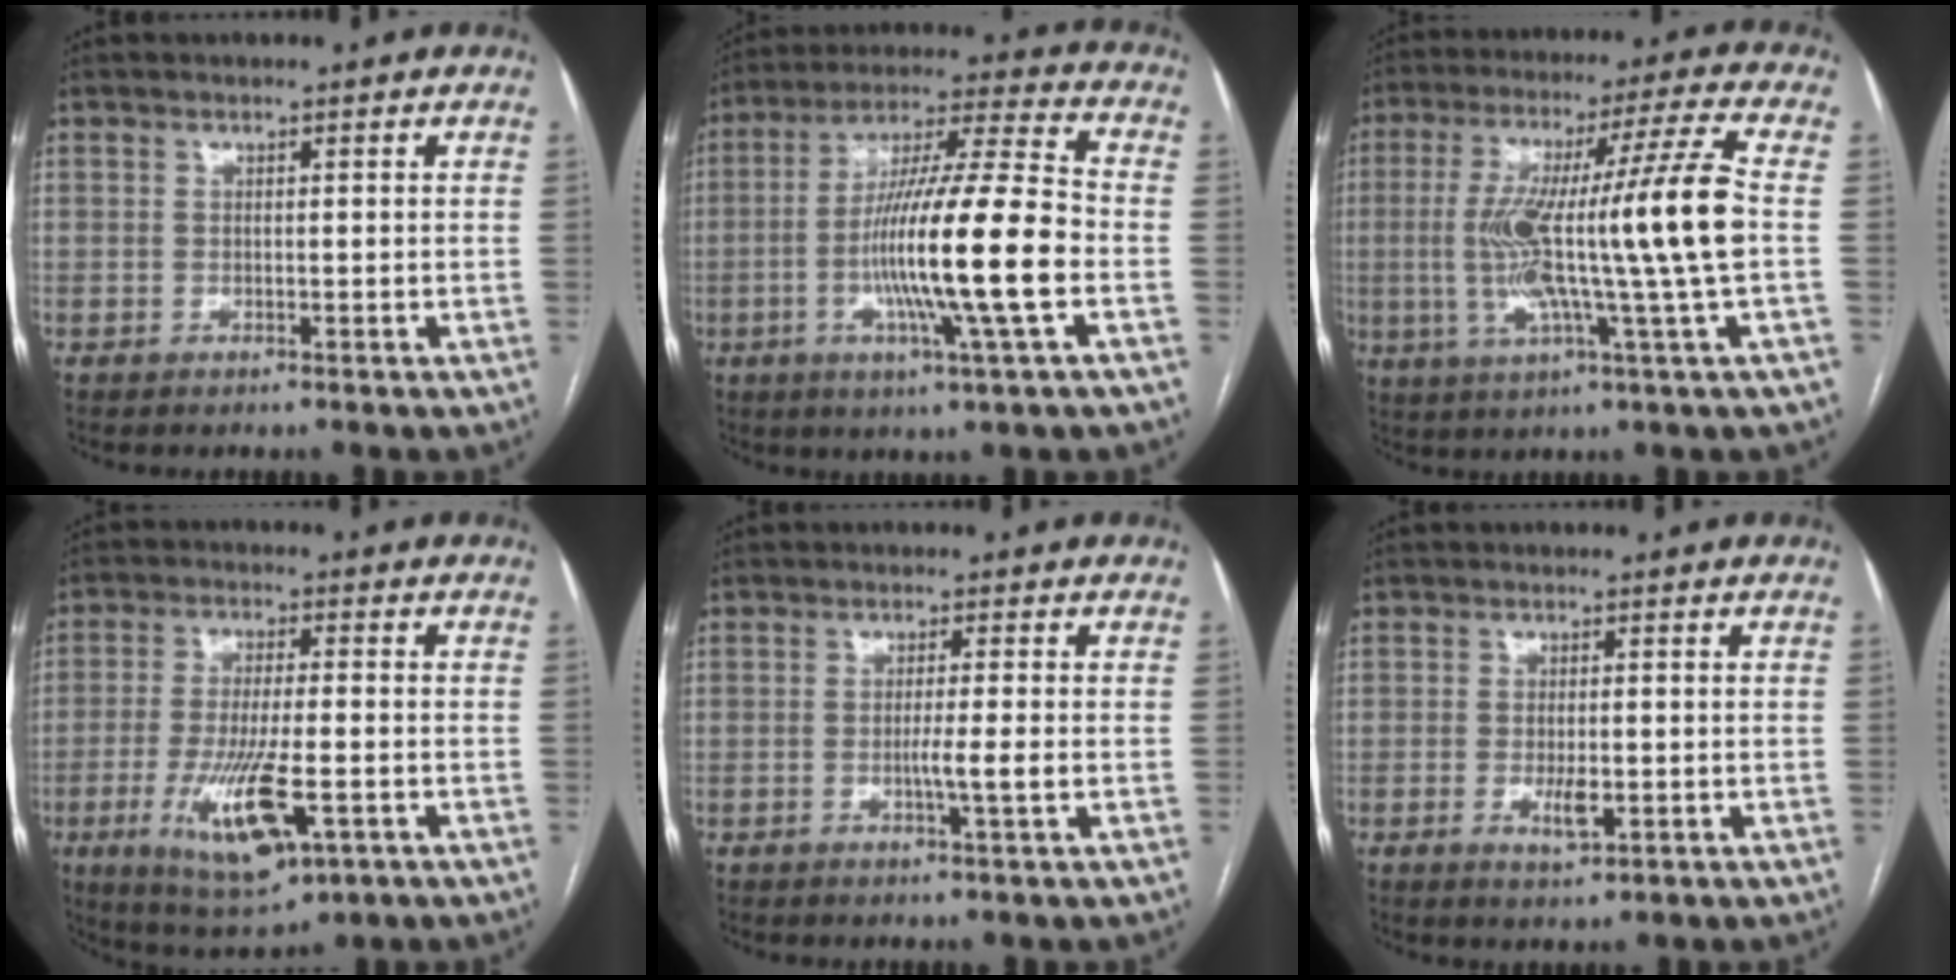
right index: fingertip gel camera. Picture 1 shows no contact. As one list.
[{"total": 17.7, "force": [-4.0, -0.3, 17.2], "torque": [-0.310, -0.005, -0.077]}, {"total": 17.3, "force": [-0.9, -1.7, 17.2], "torque": [-0.311, 0.006, -0.026]}, {"total": 12.5, "force": [-4.3, 2.9, 11.3], "torque": [-0.213, -0.024, -0.064]}, {"total": 3.2, "force": [-0.8, -0.6, 3.0], "torque": [-0.053, -0.005, -0.012]}, {"total": 3.4, "force": [-1.0, 1.1, 3.0], "torque": [-0.057, -0.002, -0.011]}]